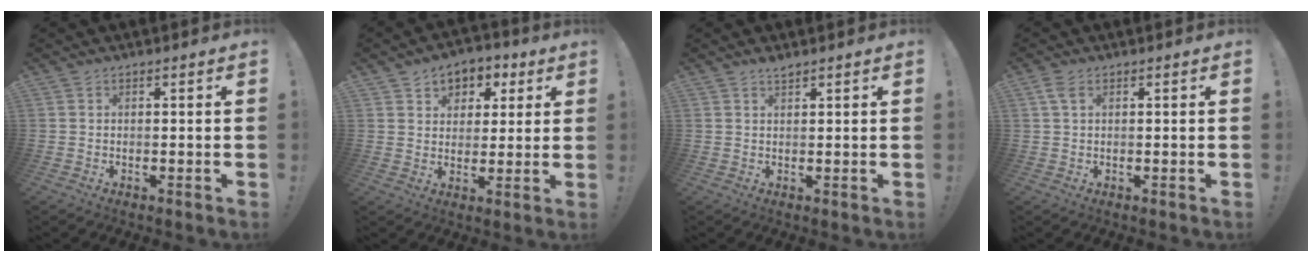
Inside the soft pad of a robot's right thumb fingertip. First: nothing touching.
{"total": 6.6, "force": [2.2, 5.9, 1.8], "torque": [-0.019, -0.007, 0.044]}
{"total": 1.6, "force": [1.5, 0.0, 0.6], "torque": [-0.007, -0.008, 0.026]}
{"total": 2.8, "force": [1.1, 1.4, 2.2], "torque": [-0.039, 0.000, 0.020]}